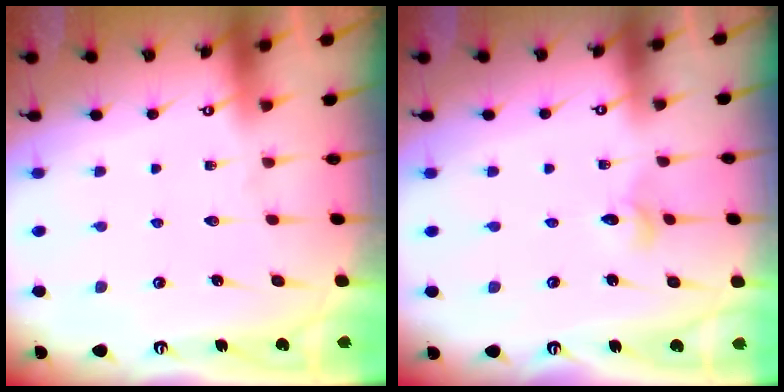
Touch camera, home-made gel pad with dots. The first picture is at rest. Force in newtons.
{"total": 2.8, "press": 2.8, "slide": 0.3}